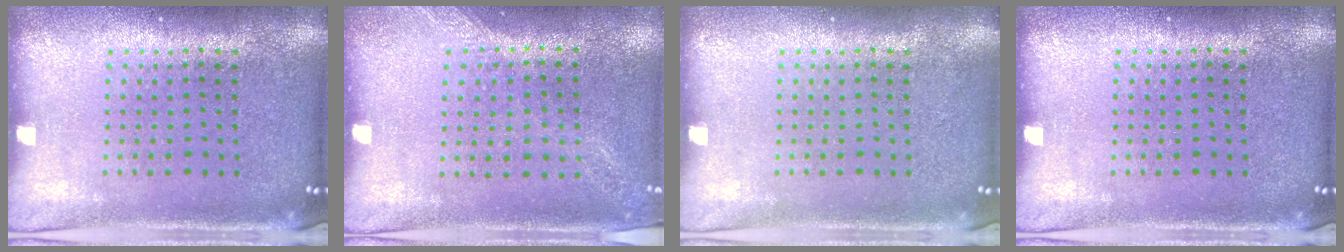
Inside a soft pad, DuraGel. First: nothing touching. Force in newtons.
{"total": 1.4, "press": 1.3, "slide": 0.4}
{"total": 0.0}
{"total": 0.0}